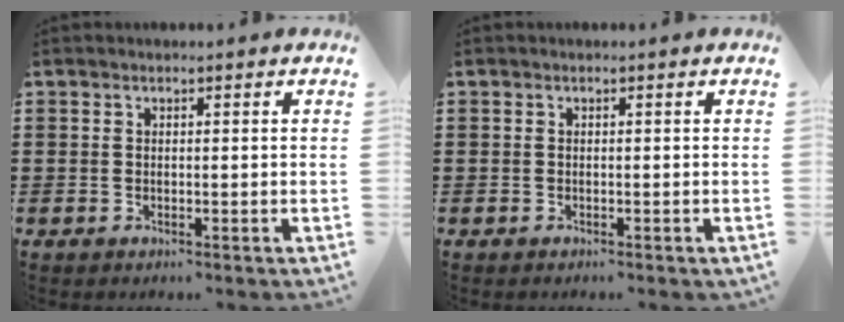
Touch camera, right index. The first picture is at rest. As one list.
[{"total": 0.0}]